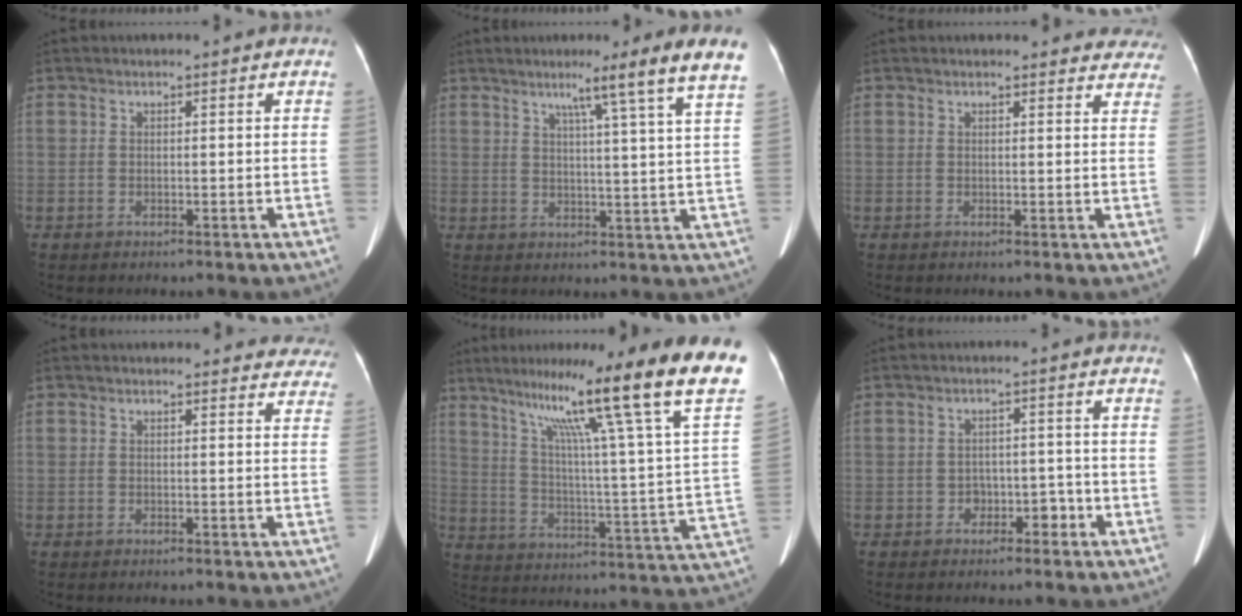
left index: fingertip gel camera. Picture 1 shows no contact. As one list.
[{"total": 10.5, "force": [7.2, -2.4, 7.3], "torque": [-0.104, -0.009, 0.080]}, {"total": 10.7, "force": [10.1, 3.1, 1.4], "torque": [0.031, -0.013, 0.077]}, {"total": 9.5, "force": [8.9, 3.0, 0.9], "torque": [0.039, -0.010, 0.062]}, {"total": 26.5, "force": [19.8, -1.7, 17.6], "torque": [-0.257, -0.044, 0.273]}, {"total": 2.9, "force": [-1.4, 2.1, 1.3], "torque": [-0.010, 0.015, -0.016]}]